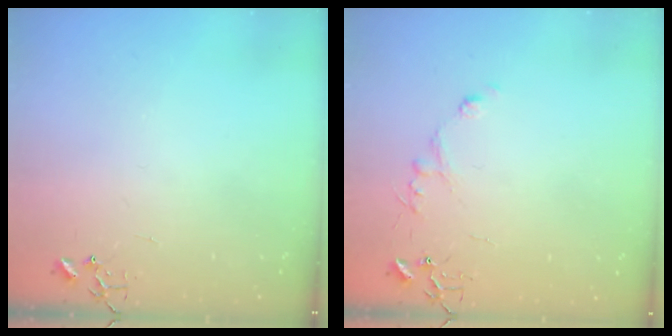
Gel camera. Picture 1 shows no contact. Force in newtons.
{"total": 5.5, "press": 5.5, "slide": 0.6}